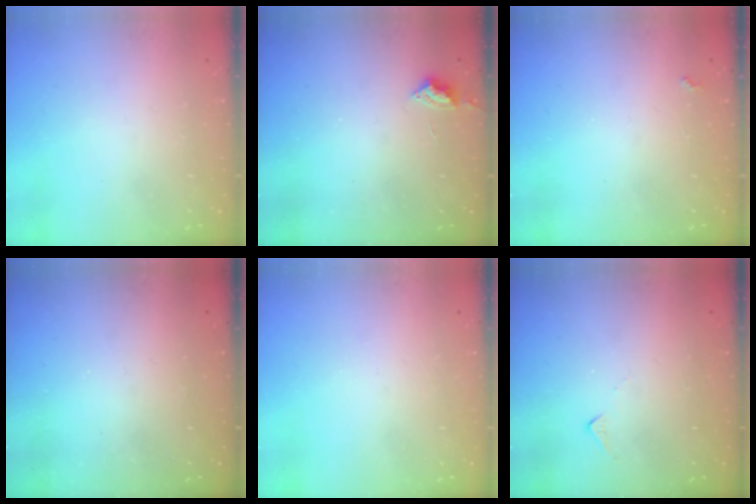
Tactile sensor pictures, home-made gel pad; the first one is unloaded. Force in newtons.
{"total": 2.9, "press": 2.8, "slide": 0.4}
{"total": 1.9, "press": 1.9, "slide": 0.3}
{"total": 1.2, "press": 1.2, "slide": 0.3}
{"total": 0.0}
{"total": 5.4, "press": 5.3, "slide": 0.7}